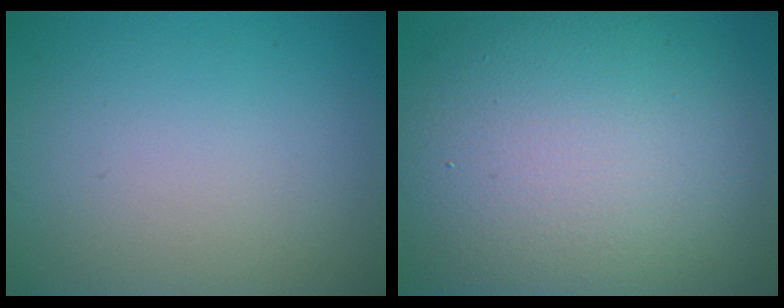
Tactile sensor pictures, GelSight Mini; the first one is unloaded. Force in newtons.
{"total": 14.5, "press": 14.5, "slide": 1.0}